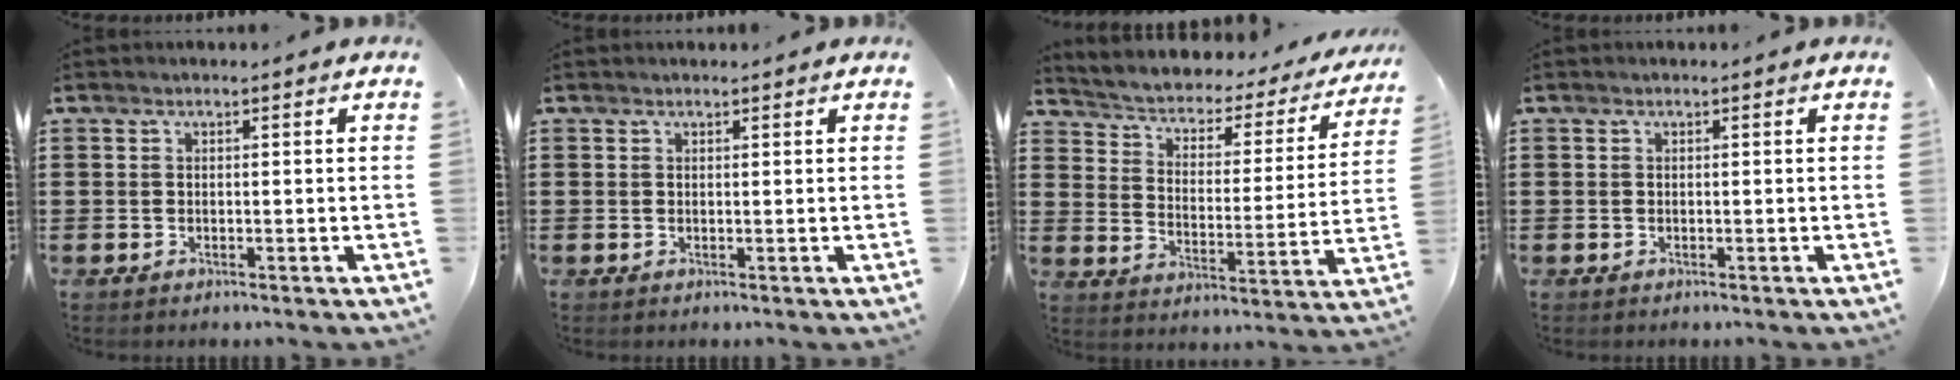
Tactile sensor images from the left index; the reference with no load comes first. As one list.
[{"total": 0.0}, {"total": 1.7, "force": [1.1, 1.1, 0.7], "torque": [-0.028, -0.022, 0.004]}, {"total": 0.0}]